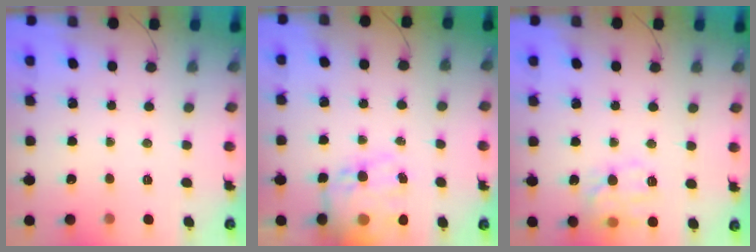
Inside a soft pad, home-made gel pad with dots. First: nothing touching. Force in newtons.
{"total": 17.3, "press": 16.8, "slide": 4.4}
{"total": 12.3, "press": 12.3, "slide": 0.2}